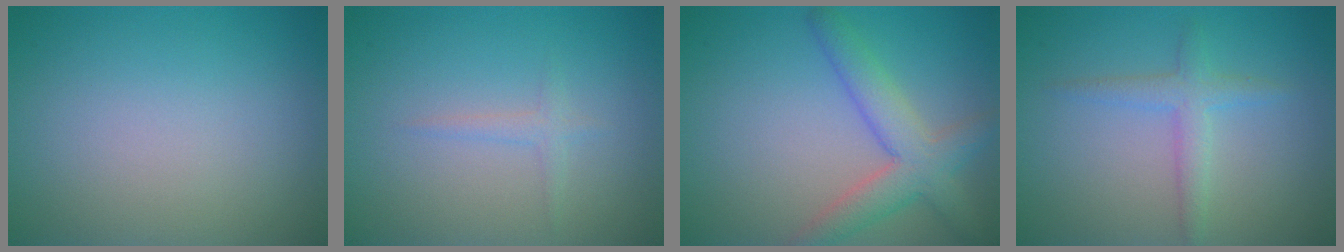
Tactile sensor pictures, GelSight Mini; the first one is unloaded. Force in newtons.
{"total": 1.1, "press": 1.1, "slide": 0.0}
{"total": 4.6, "press": 4.6, "slide": 0.2}
{"total": 2.2, "press": 2.2, "slide": 0.0}